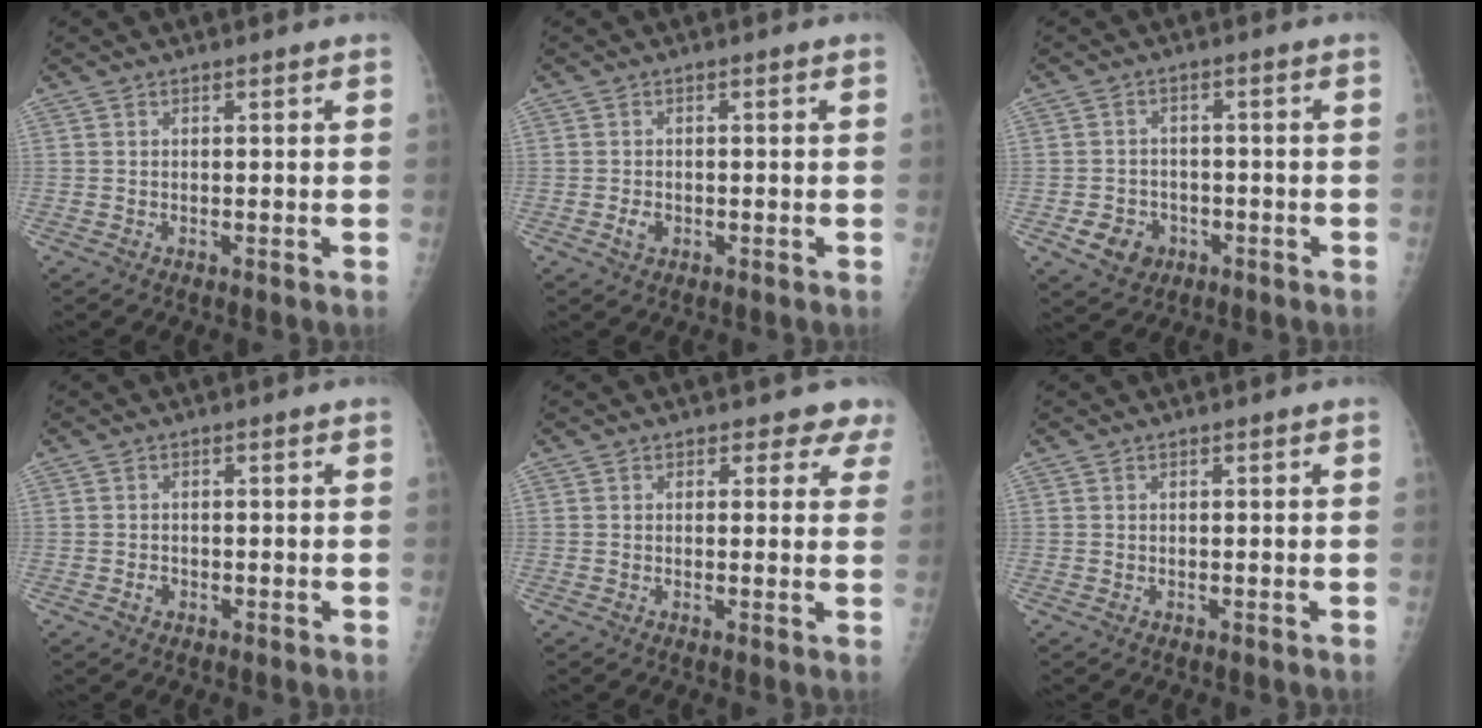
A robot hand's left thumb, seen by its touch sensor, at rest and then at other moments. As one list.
[{"total": 1.7, "force": [-0.5, 1.3, 1.1], "torque": [-0.016, 0.002, -0.008]}, {"total": 5.5, "force": [-2.2, 4.6, 2.0], "torque": [-0.014, 0.012, -0.028]}, {"total": 1.1, "force": [-0.5, 0.9, 0.4], "torque": [-0.003, 0.003, -0.007]}, {"total": 3.8, "force": [3.1, 2.1, 0.1], "torque": [0.035, -0.016, 0.013]}, {"total": 0.0}]